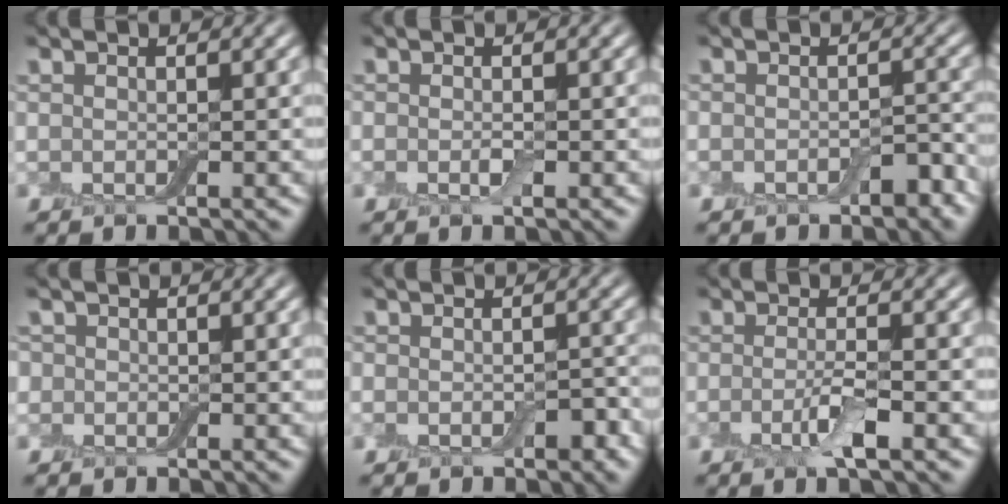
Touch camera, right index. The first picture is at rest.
{"total": 0.9, "force": [-0.3, 0.4, 0.7], "torque": [-0.015, -0.002, -0.005]}
{"total": 2.2, "force": [-1.2, 1.2, 1.5], "torque": [-0.022, 0.003, -0.018]}
{"total": 1.5, "force": [0.2, 1.4, 0.3], "torque": [0.002, 0.002, -0.012]}
{"total": 2.4, "force": [-1.1, 1.6, 1.5], "torque": [-0.021, -0.003, -0.019]}
{"total": 2.6, "force": [-1.0, 0.5, 2.3], "torque": [-0.046, -0.002, -0.024]}